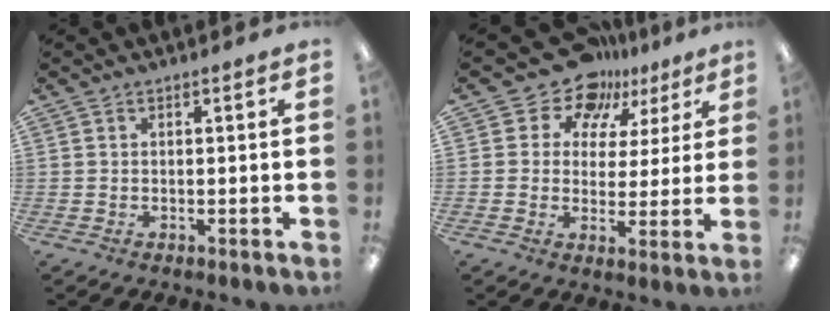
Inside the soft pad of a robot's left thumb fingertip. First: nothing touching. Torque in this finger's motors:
{"motor_torque": [0.05, 0.11, -0.14, -0.13, -0.02]}